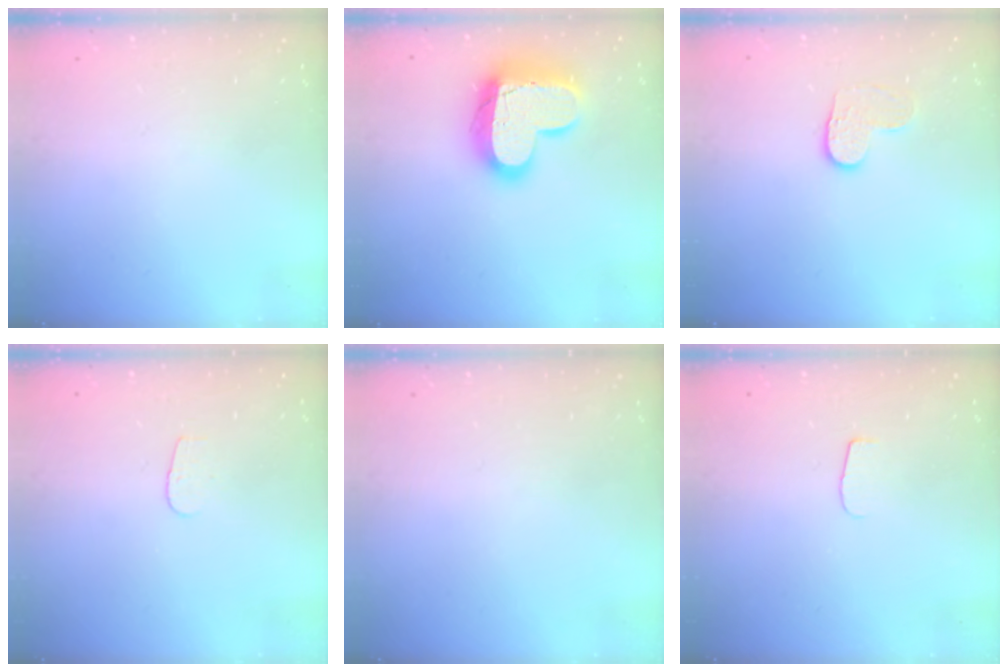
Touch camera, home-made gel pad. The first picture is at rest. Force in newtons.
{"total": 17.8, "press": 17.8, "slide": 1.5}
{"total": 4.3, "press": 4.3, "slide": 0.5}
{"total": 3.1, "press": 3.1, "slide": 0.2}
{"total": 0.0}
{"total": 4.5, "press": 4.4, "slide": 0.5}